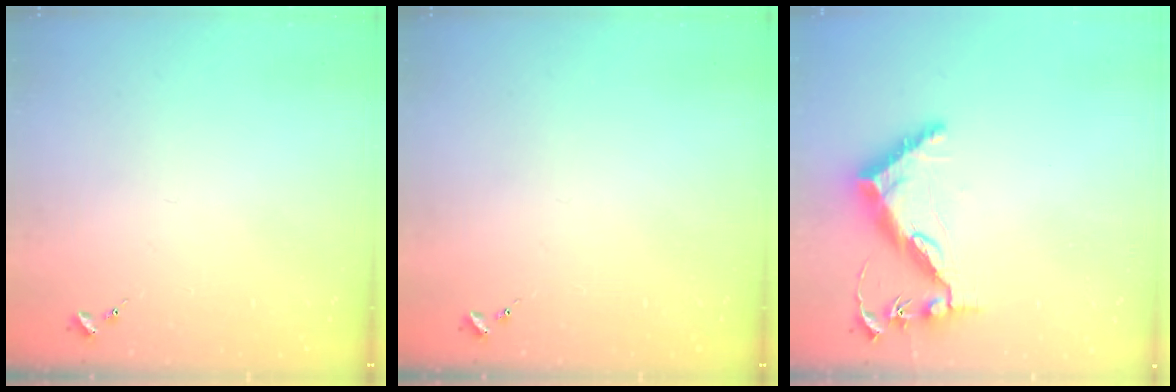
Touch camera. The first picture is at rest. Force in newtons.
{"total": 0.0}
{"total": 12.8, "press": 12.8, "slide": 0.8}